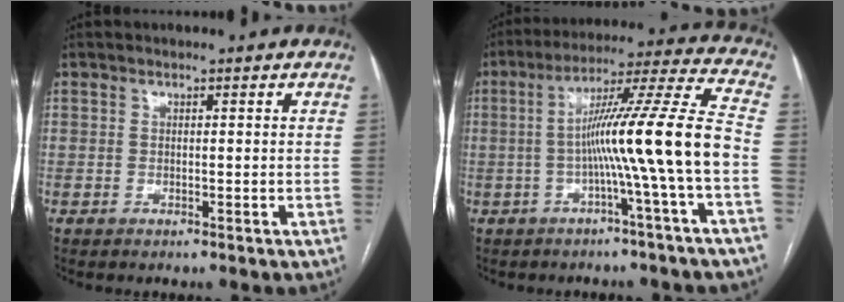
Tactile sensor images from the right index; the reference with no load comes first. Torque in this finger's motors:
{"motor_torque": [1.67, -0.47, 0.89, 0.21]}